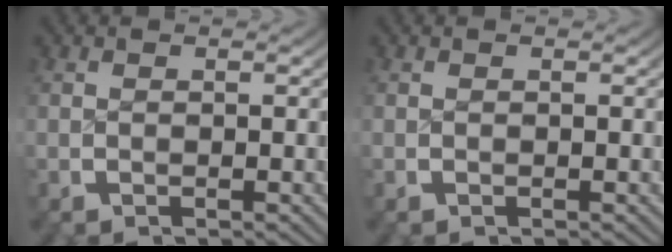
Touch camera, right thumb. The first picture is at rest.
{"total": 0.0}